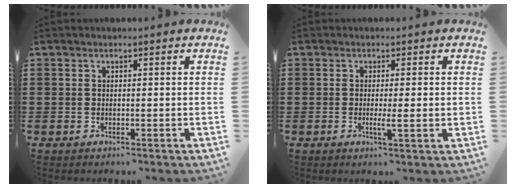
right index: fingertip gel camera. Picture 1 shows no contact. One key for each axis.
{"total": 6.7, "fx": -1.2, "fy": 0.4, "fz": 6.6, "tx": -0.114, "ty": -0.013, "tz": -0.019}